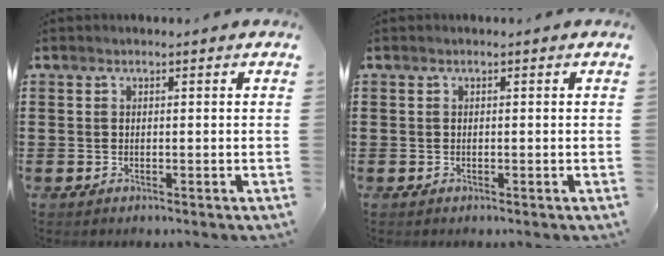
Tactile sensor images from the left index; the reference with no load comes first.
{"total": 0.0}